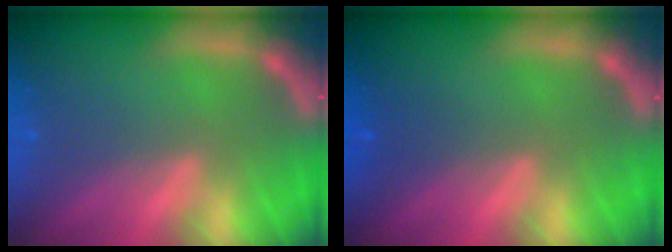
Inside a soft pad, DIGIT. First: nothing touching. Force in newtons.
{"total": 1.0}